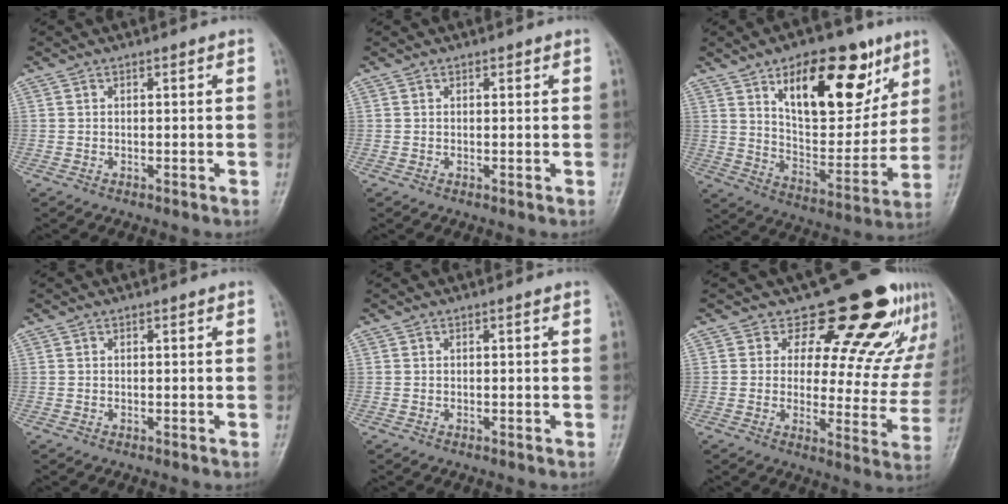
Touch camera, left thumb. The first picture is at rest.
{"total": 0.6, "force": [0.4, 0.4, 0.2], "torque": [0.002, -0.003, 0.003]}
{"total": 21.8, "force": [11.0, 10.6, 15.5], "torque": [-0.174, -0.051, 0.179]}
{"total": 0.0}
{"total": 0.0}
{"total": 17.6, "force": [13.6, 8.3, 7.6], "torque": [-0.028, -0.092, 0.152]}